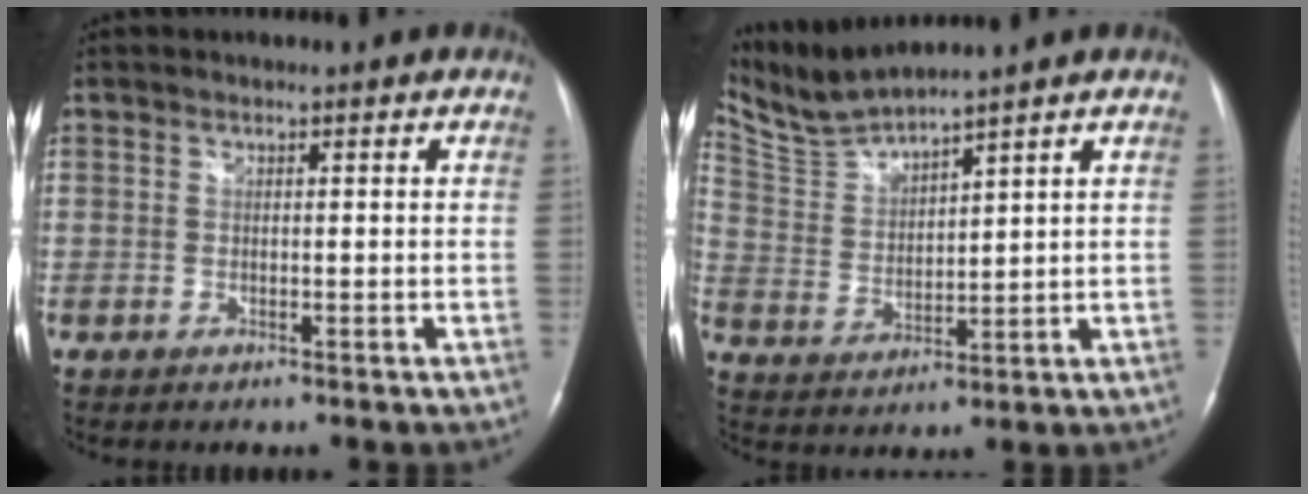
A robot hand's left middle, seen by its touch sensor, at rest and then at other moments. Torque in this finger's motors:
{"motor_torque": [-0.27, -0.26, -0.12, 0.00]}